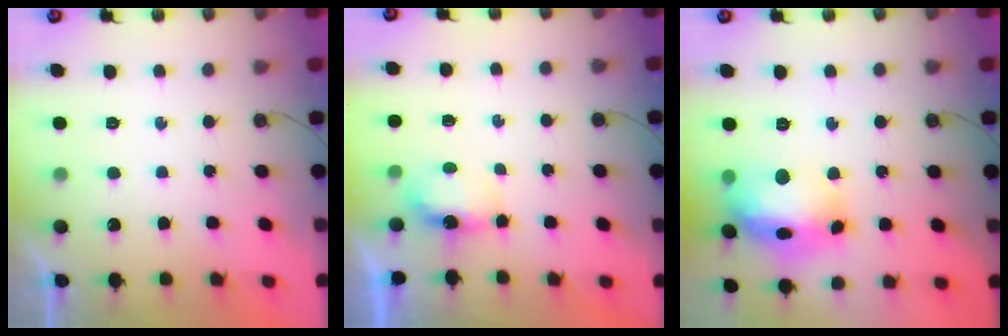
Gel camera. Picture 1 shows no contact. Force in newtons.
{"total": 4.3, "press": 4.2, "slide": 0.7}
{"total": 16.8, "press": 16.7, "slide": 1.9}